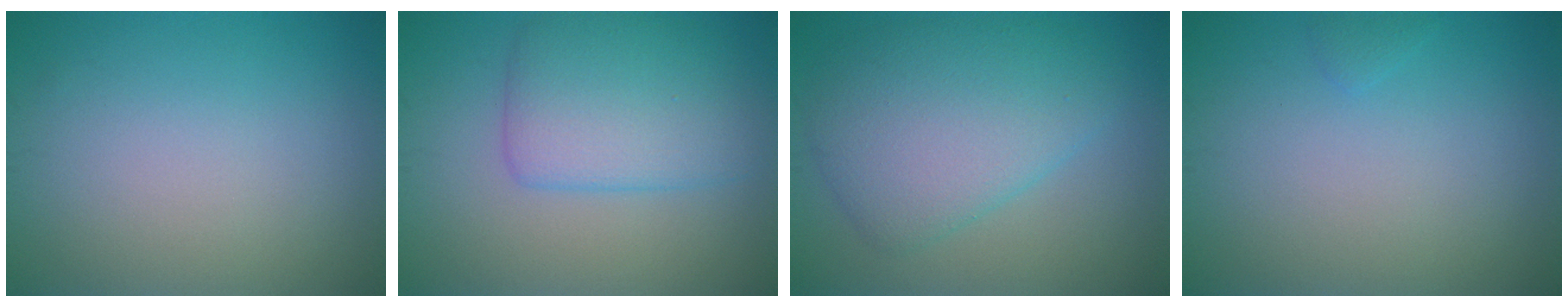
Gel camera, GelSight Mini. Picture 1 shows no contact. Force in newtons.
{"total": 5.5, "press": 5.5, "slide": 0.2}
{"total": 6.8, "press": 6.8, "slide": 0.1}
{"total": 0.5, "press": 0.5, "slide": 0.0}